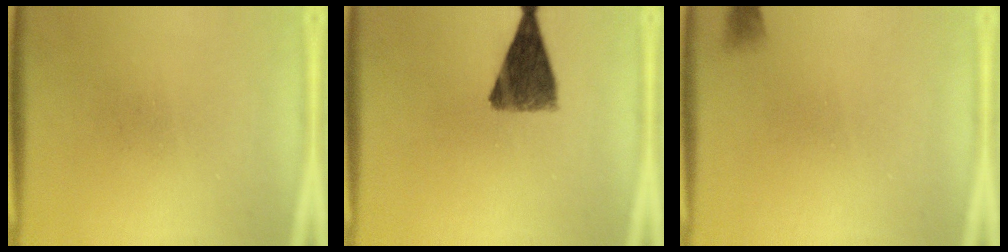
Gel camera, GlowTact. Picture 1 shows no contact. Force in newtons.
{"total": 9.4}
{"total": 1.2}